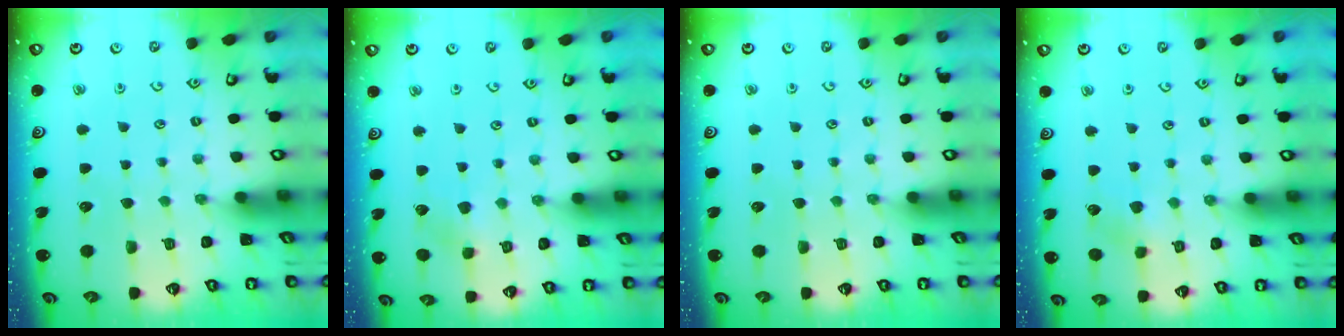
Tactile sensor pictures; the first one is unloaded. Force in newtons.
{"total": 3.9, "press": 3.9, "slide": 0.5}
{"total": 0.0}
{"total": 3.5, "press": 3.5, "slide": 0.3}